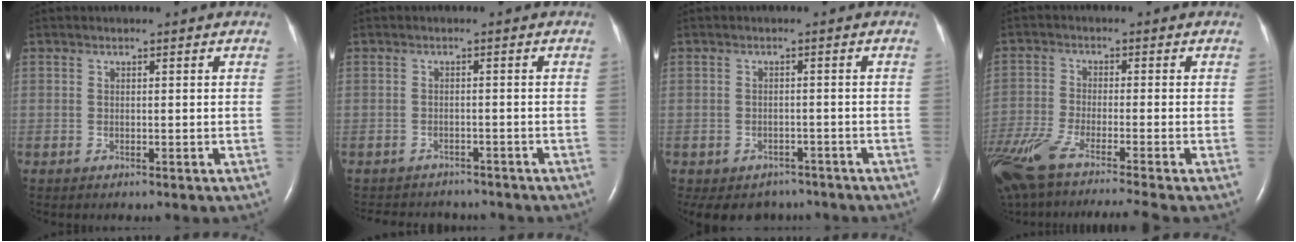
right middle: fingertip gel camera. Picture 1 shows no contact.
{"total": 8.0, "force": [-7.4, 2.8, 1.4], "torque": [-0.026, 0.003, -0.091]}
{"total": 7.8, "force": [-6.3, 4.5, 1.1], "torque": [-0.021, 0.008, -0.076]}
{"total": 15.2, "force": [-12.0, -0.2, 9.3], "torque": [-0.185, -0.044, -0.205]}